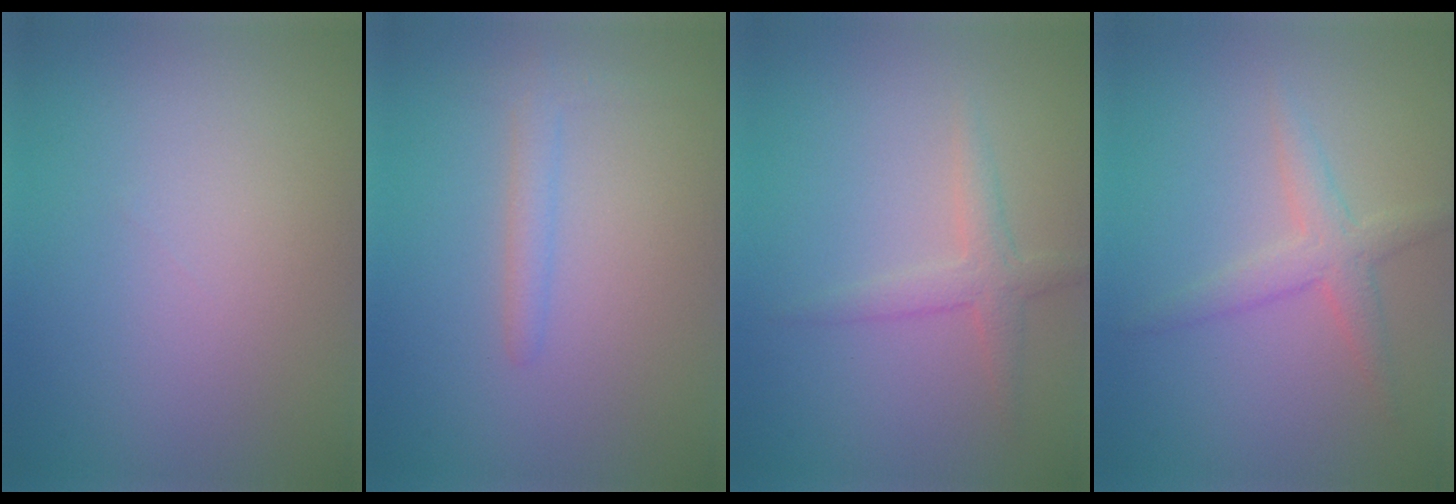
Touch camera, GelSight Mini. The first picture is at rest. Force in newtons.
{"total": 1.6, "press": 1.6, "slide": 0.1}
{"total": 2.1, "press": 2.1, "slide": 0.1}
{"total": 2.6, "press": 2.6, "slide": 0.1}